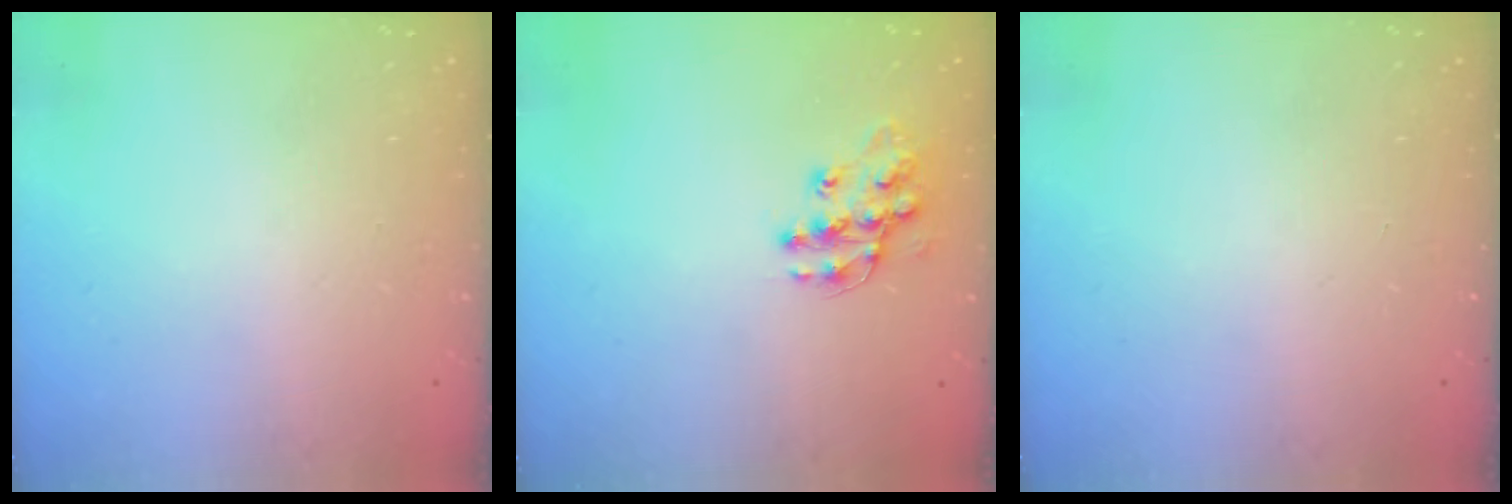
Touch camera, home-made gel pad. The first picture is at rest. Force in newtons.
{"total": 12.2, "press": 12.2, "slide": 0.9}
{"total": 0.0}